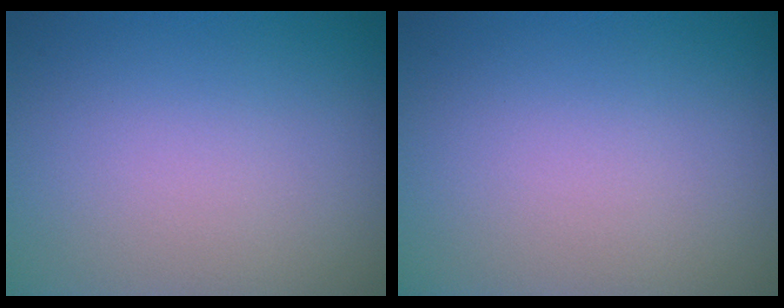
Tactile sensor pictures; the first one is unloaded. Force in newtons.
{"total": 0.0}